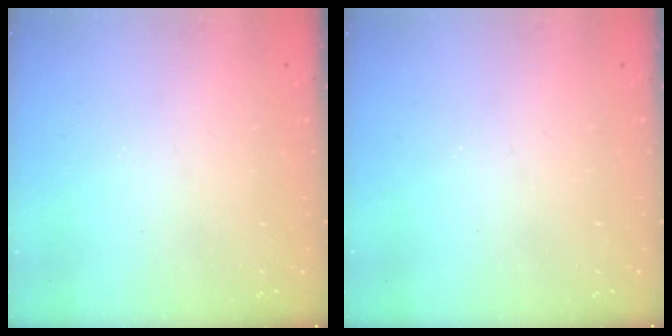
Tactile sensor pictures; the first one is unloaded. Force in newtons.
{"total": 0.0}